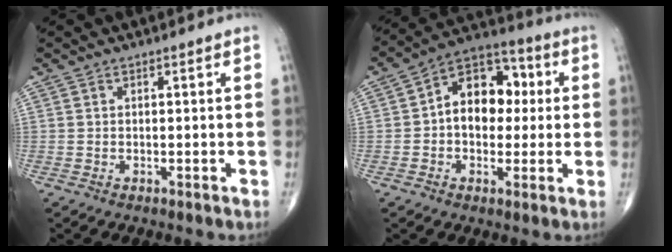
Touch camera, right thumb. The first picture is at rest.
{"total": 13.4, "force": [1.2, 9.2, 9.6], "torque": [-0.107, 0.030, 0.007]}